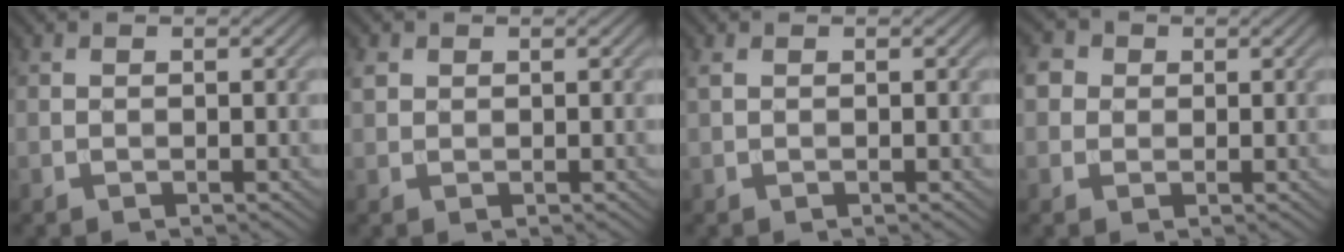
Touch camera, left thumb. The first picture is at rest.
{"total": 1.3, "force": [0.6, 1.0, 0.5], "torque": [-0.013, 0.003, 0.013]}
{"total": 0.8, "force": [0.3, 0.3, 0.7], "torque": [-0.022, 0.003, 0.006]}
{"total": 3.5, "force": [0.8, 3.1, 1.3], "torque": [-0.043, 0.009, 0.005]}